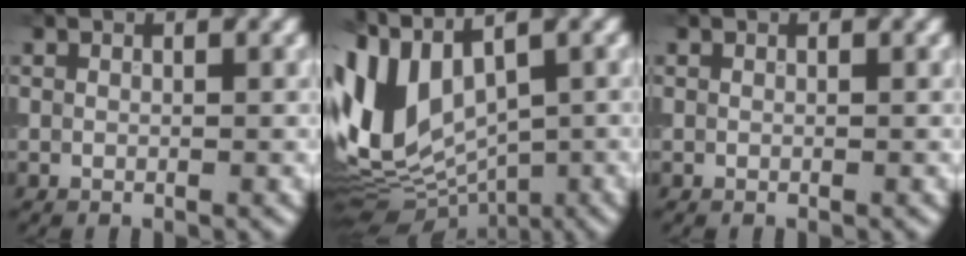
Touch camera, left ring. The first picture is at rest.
{"total": 9.8, "force": [0.8, 5.9, 7.8], "torque": [-0.168, -0.011, 0.018]}
{"total": 0.0}